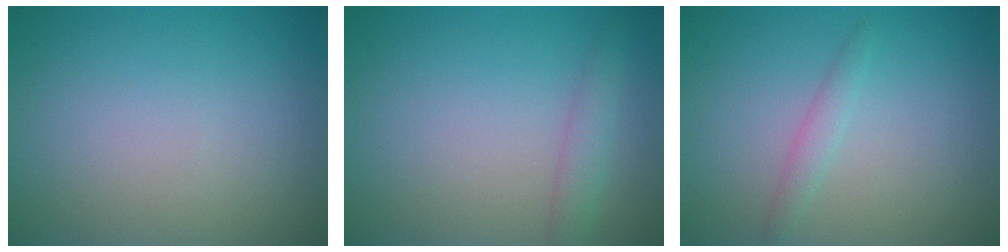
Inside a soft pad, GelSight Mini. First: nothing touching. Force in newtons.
{"total": 1.7, "press": 1.7, "slide": 0.1}
{"total": 1.2, "press": 1.2, "slide": 0.1}